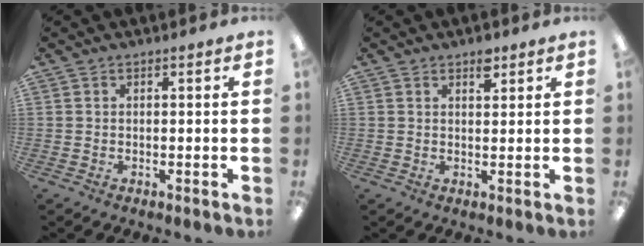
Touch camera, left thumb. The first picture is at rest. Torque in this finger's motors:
{"motor_torque": [0.31, 0.07, 0.04, -0.07, 0.01]}